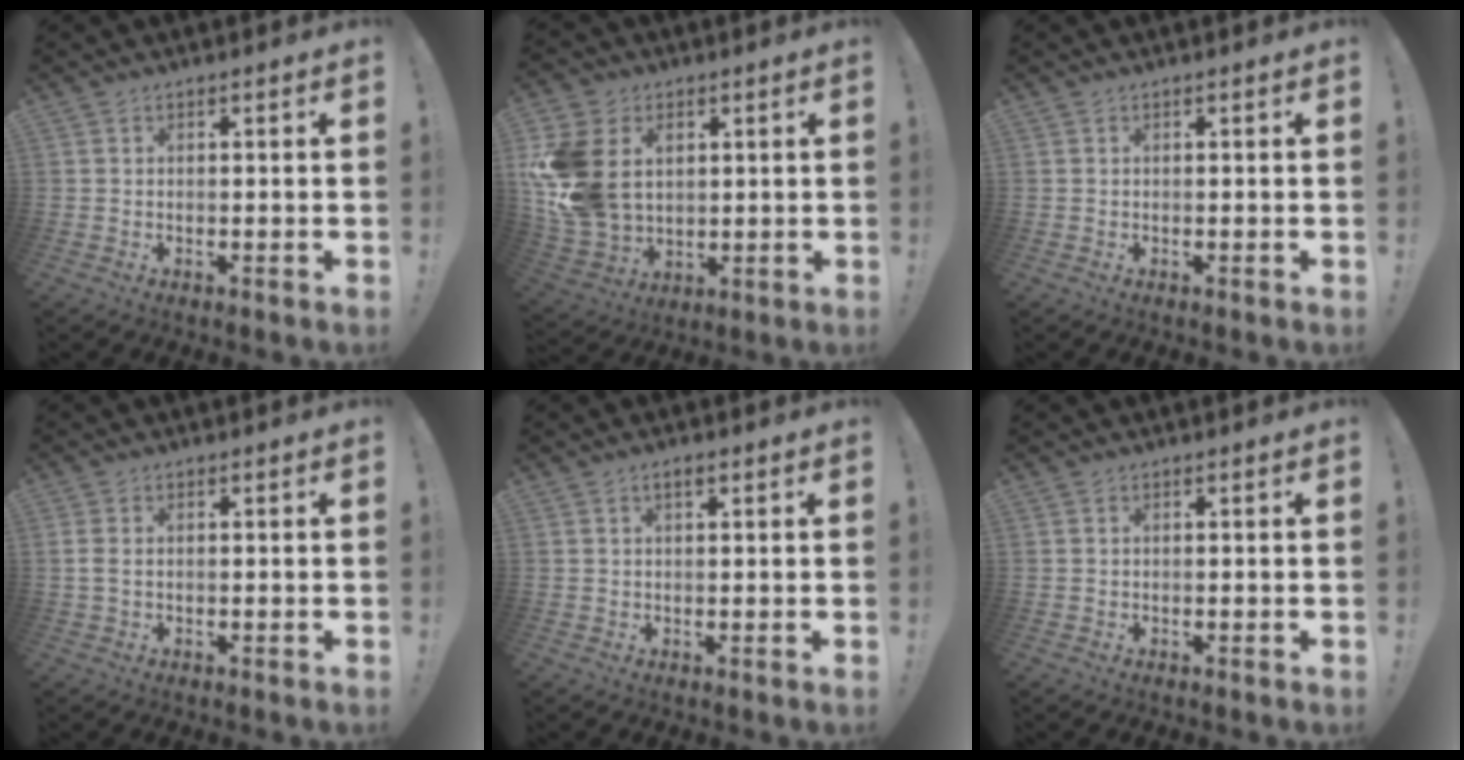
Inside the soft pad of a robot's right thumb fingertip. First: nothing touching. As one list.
[{"total": 18.4, "force": [3.6, 14.3, 11.1], "torque": [-0.226, -0.014, 0.072]}, {"total": 0.0}, {"total": 1.8, "force": [0.3, 0.9, 1.5], "torque": [-0.026, 0.002, 0.005]}, {"total": 2.0, "force": [1.0, 0.8, 1.5], "torque": [-0.030, 0.001, 0.017]}, {"total": 0.0}]